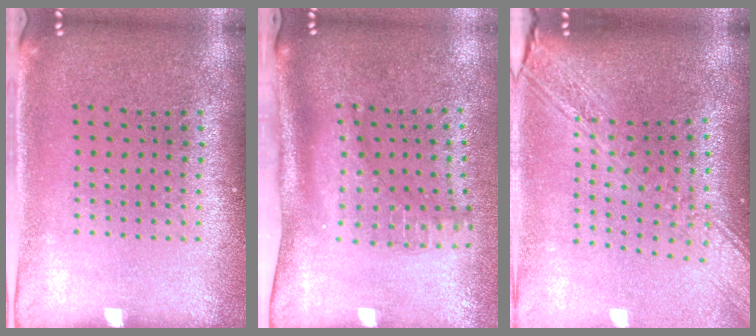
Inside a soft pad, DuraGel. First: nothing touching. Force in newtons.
{"total": 2.1, "press": 1.4, "slide": 1.6}
{"total": 2.9, "press": 2.3, "slide": 1.9}